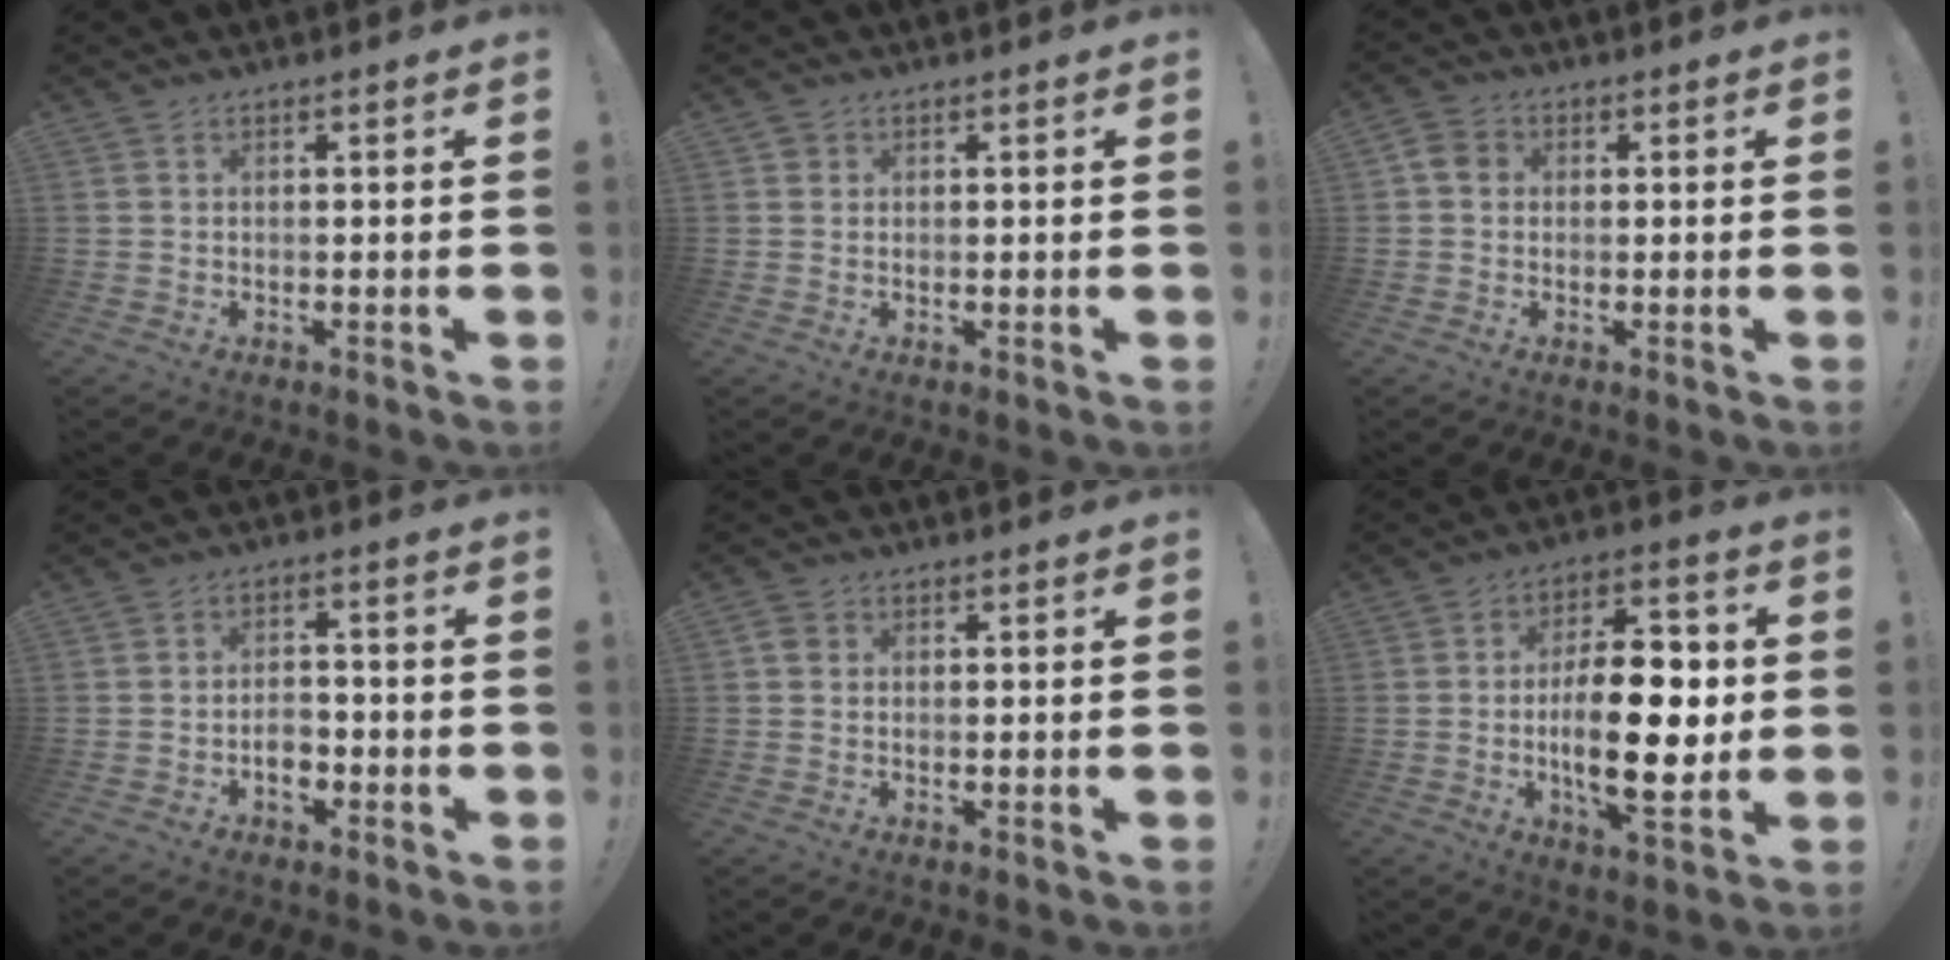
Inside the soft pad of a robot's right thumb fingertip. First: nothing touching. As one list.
[{"total": 1.3, "force": [0.7, 1.1, 0.1], "torque": [0.005, -0.001, 0.012]}, {"total": 4.5, "force": [0.4, 3.7, 2.4], "torque": [-0.032, 0.010, 0.011]}, {"total": 5.5, "force": [-2.4, 3.7, 3.3], "torque": [-0.046, 0.006, -0.043]}, {"total": 2.3, "force": [0.6, 2.0, 1.1], "torque": [-0.015, 0.003, 0.011]}, {"total": 20.3, "force": [-1.4, 9.0, 18.1], "torque": [-0.283, 0.000, -0.023]}]